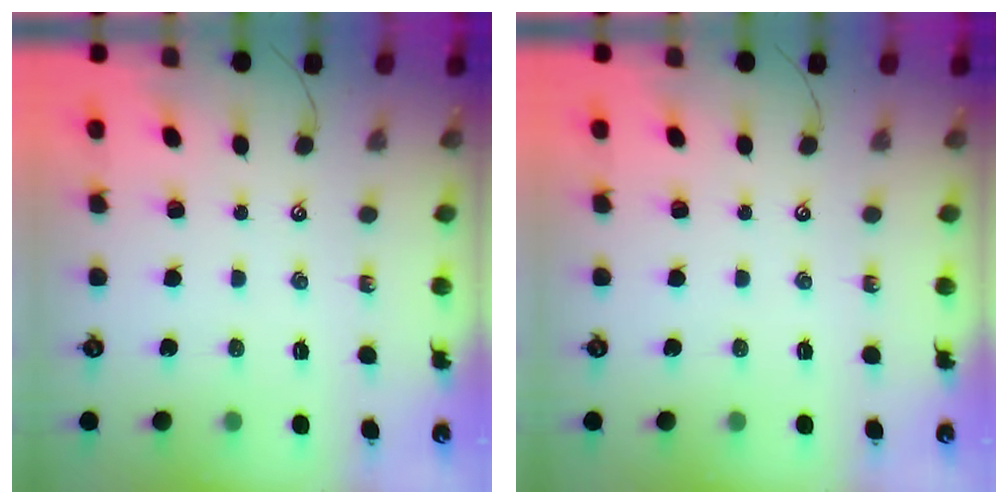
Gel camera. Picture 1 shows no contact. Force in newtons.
{"total": 0.0}